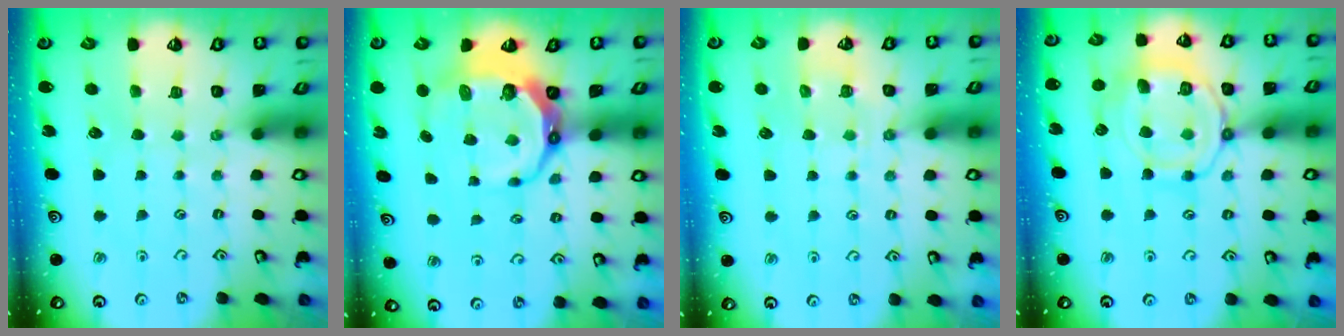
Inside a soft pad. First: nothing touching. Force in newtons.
{"total": 11.1, "press": 10.3, "slide": 4.2}
{"total": 5.4, "press": 5.4, "slide": 0.8}
{"total": 13.6, "press": 13.6, "slide": 1.3}